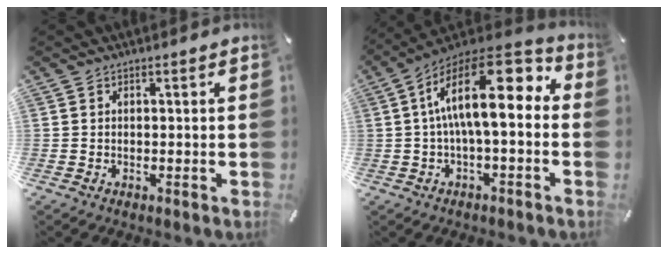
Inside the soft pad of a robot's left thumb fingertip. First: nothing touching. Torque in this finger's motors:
{"motor_torque": [1.45, 3.56, 2.30, -0.48, 0.67]}